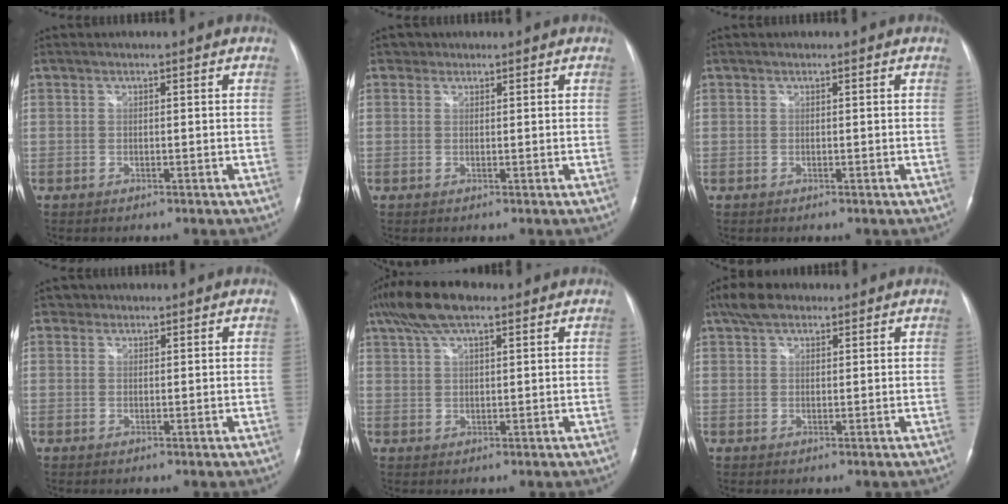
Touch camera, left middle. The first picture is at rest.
{"total": 1.3, "force": [0.8, 1.0, 0.0], "torque": [0.007, 0.003, 0.007]}
{"total": 0.0}
{"total": 1.4, "force": [0.9, 1.0, -0.1], "torque": [0.009, 0.004, 0.009]}
{"total": 8.8, "force": [6.0, 2.6, 5.9], "torque": [-0.124, 0.029, 0.106]}
{"total": 4.4, "force": [3.2, 2.2, 2.2], "torque": [-0.050, 0.021, 0.060]}